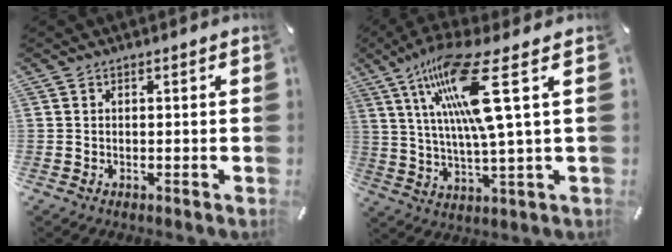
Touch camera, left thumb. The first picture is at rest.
{"total": 17.8, "force": [7.2, 2.6, 16.1], "torque": [-0.333, -0.020, 0.103]}